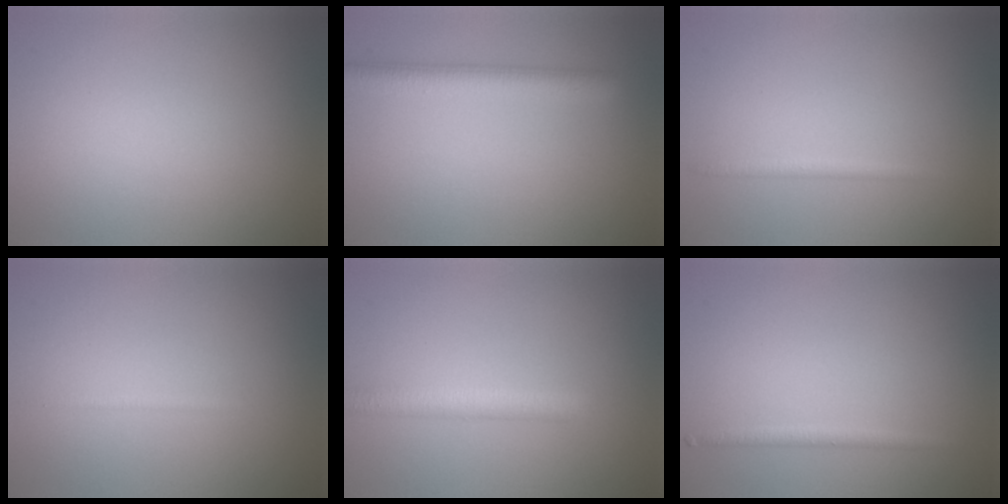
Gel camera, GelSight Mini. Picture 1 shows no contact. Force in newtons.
{"total": 3.2, "press": 3.2, "slide": 0.1}
{"total": 1.1, "press": 1.1, "slide": 0.0}
{"total": 0.5, "press": 0.5, "slide": 0.0}
{"total": 3.0, "press": 3.0, "slide": 0.1}
{"total": 1.2, "press": 1.2, "slide": 0.0}